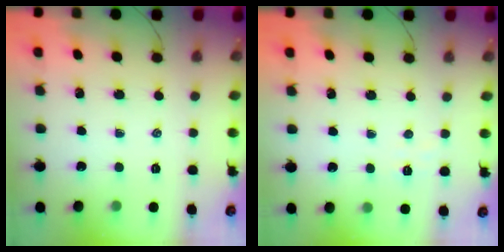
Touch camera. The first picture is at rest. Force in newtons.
{"total": 3.7, "press": 3.5, "slide": 1.1}